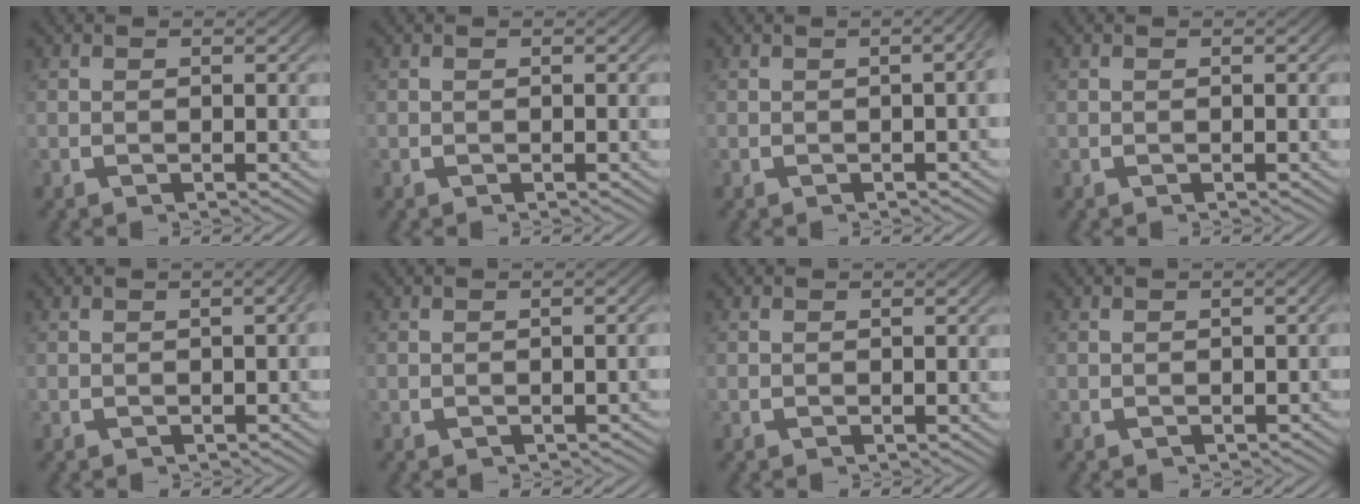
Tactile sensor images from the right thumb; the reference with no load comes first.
{"total": 0.0}
{"total": 2.7, "force": [-0.3, 0.8, 2.6], "torque": [-0.028, 0.010, -0.006]}
{"total": 0.0}
{"total": 1.4, "force": [-0.5, 0.4, 1.2], "torque": [-0.015, 0.002, -0.006]}
{"total": 1.0, "force": [-0.9, 0.1, 0.5], "torque": [-0.007, 0.000, -0.010]}
{"total": 0.0}
{"total": 1.0, "force": [-0.7, 0.4, 0.5], "torque": [-0.005, -0.003, -0.010]}